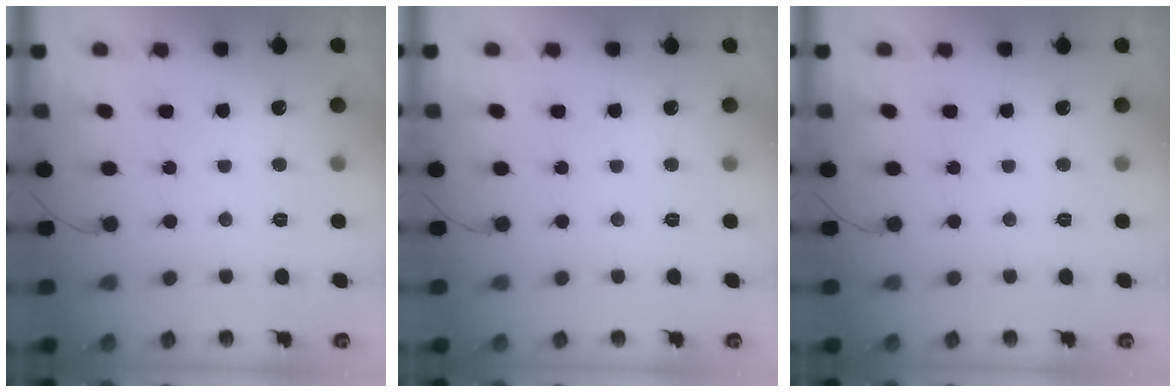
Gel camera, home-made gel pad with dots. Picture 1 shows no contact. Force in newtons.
{"total": 0.0}
{"total": 0.0}